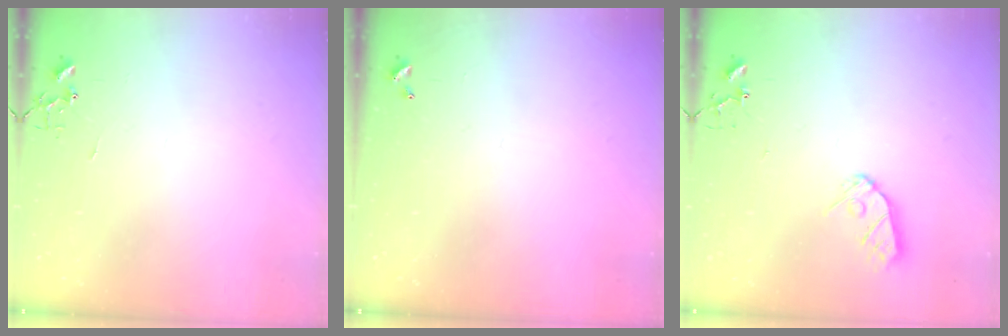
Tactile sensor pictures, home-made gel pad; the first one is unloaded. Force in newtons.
{"total": 0.0}
{"total": 8.6, "press": 8.5, "slide": 0.7}